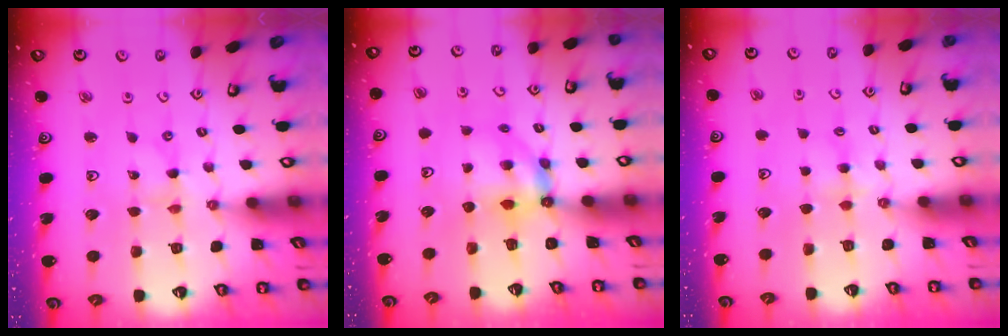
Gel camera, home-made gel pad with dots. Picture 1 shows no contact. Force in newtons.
{"total": 6.2, "press": 6.1, "slide": 0.7}
{"total": 2.4, "press": 2.4, "slide": 0.4}